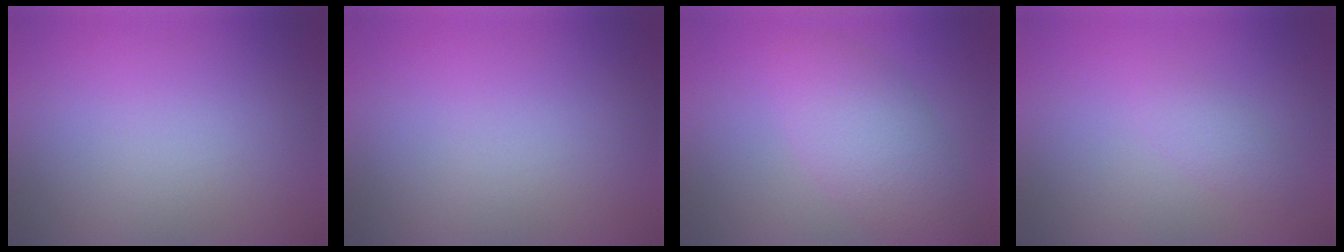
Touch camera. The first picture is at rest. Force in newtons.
{"total": 0.0}
{"total": 5.1, "press": 5.1, "slide": 0.1}
{"total": 1.4, "press": 1.4, "slide": 0.1}